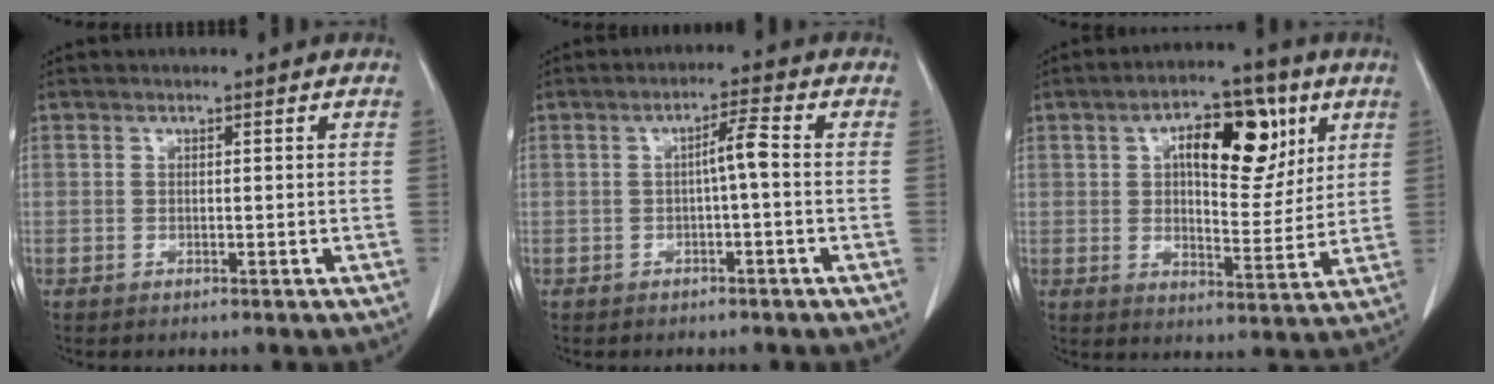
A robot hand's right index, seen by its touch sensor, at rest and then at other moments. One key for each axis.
{"total": 3.2, "fx": -0.3, "fy": 0.1, "fz": 3.2, "tx": -0.052, "ty": 0.008, "tz": -0.005}
{"total": 12.9, "fx": 4.9, "fy": 5.4, "fz": 10.7, "tx": -0.156, "ty": 0.022, "tz": 0.077}